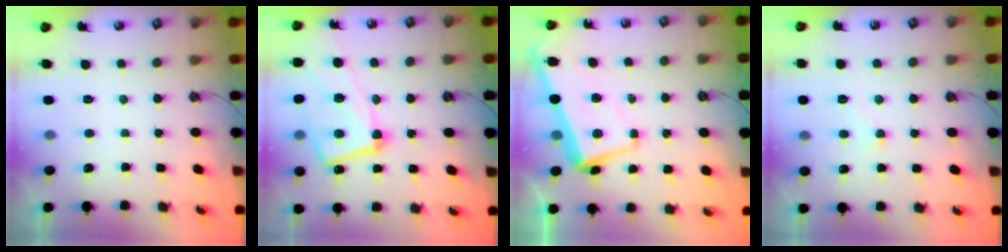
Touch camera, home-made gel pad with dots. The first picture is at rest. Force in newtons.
{"total": 15.3, "press": 15.3, "slide": 1.3}
{"total": 1.2, "press": 0.0, "slide": 1.2}
{"total": 2.4, "press": 2.3, "slide": 0.5}